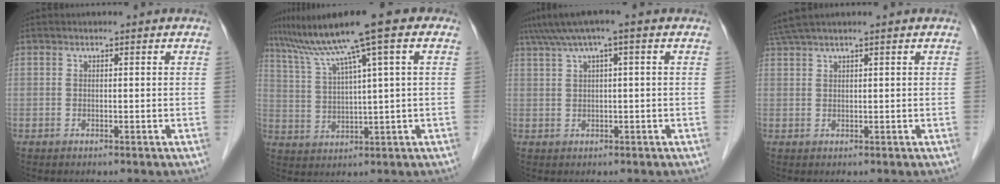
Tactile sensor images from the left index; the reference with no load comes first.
{"total": 11.4, "force": [7.1, -0.5, 8.9], "torque": [-0.158, 0.033, 0.121]}
{"total": 5.6, "force": [3.2, -0.1, 4.6], "torque": [-0.087, 0.035, 0.057]}
{"total": 4.9, "force": [4.1, -0.6, 2.6], "torque": [-0.044, 0.039, 0.076]}